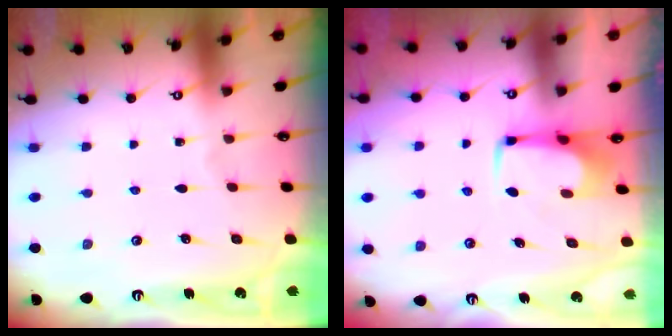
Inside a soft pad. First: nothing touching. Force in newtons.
{"total": 1.8, "press": 1.6, "slide": 0.6}